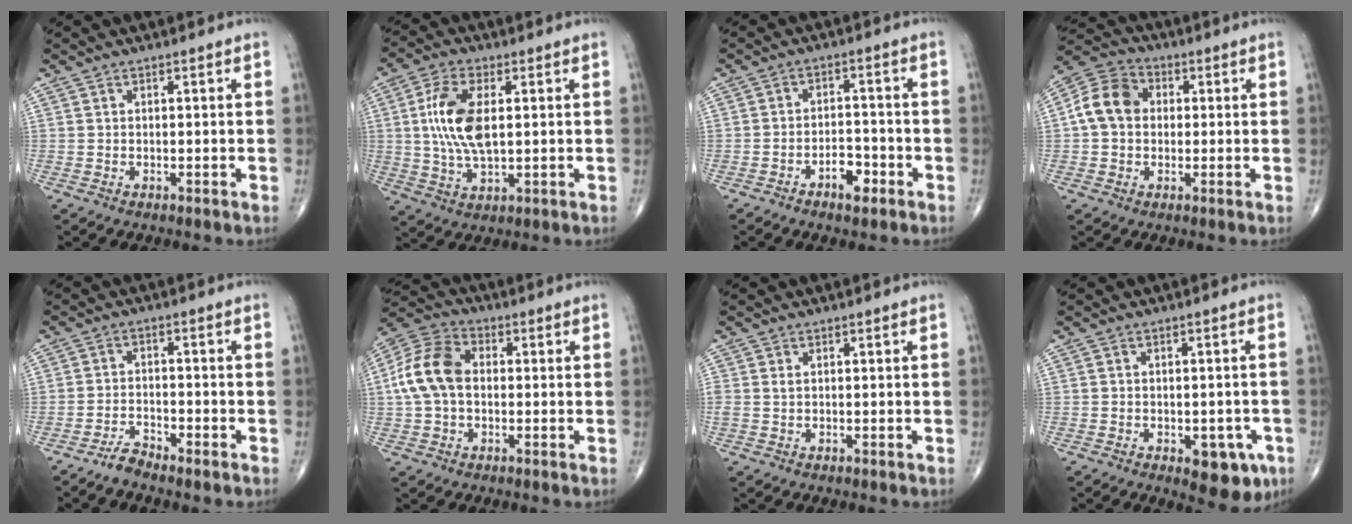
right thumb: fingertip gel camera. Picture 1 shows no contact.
{"total": 11.2, "force": [1.6, 5.3, 9.7], "torque": [-0.201, -0.003, 0.031]}
{"total": 4.8, "force": [-2.8, 2.3, 3.1], "torque": [-0.034, 0.023, -0.045]}
{"total": 9.4, "force": [0.7, 7.5, 5.6], "torque": [-0.096, 0.026, 0.001]}
{"total": 3.1, "force": [-2.9, 0.5, 1.1], "torque": [-0.023, 0.012, -0.059]}
{"total": 11.4, "force": [0.3, 7.8, 8.3], "torque": [-0.170, 0.032, -0.004]}
{"total": 1.0, "force": [0.2, 0.6, 0.7], "torque": [-0.020, 0.006, 0.009]}
{"total": 7.9, "force": [-3.5, 4.1, 5.8], "torque": [-0.040, 0.009, -0.037]}